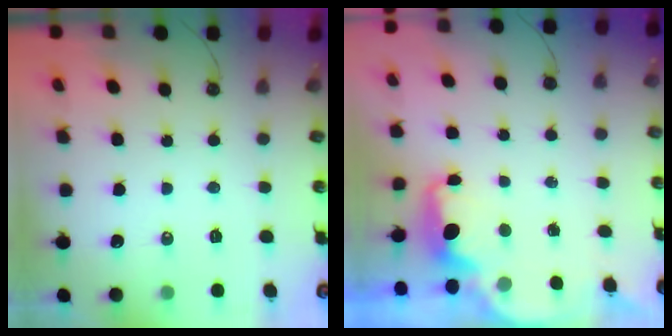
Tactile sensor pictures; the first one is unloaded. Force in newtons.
{"total": 1.8, "press": 1.6, "slide": 0.7}